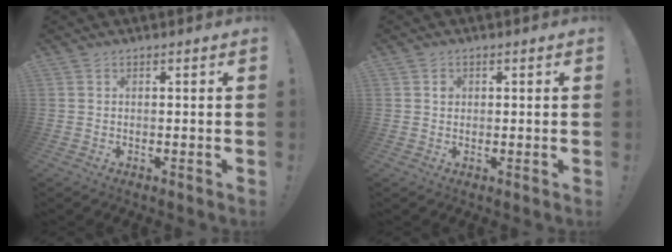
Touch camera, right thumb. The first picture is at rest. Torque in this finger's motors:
{"motor_torque": [0.32, 0.51, 0.06, -0.11, 0.00]}